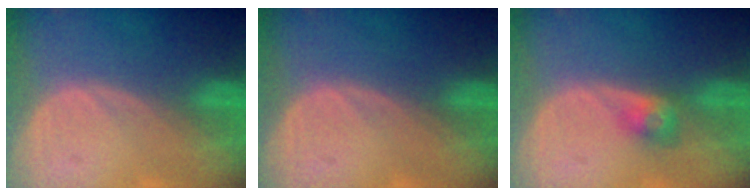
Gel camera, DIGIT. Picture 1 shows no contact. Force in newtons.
{"total": 0.0}
{"total": 3.0, "press": 2.6, "slide": 1.5}